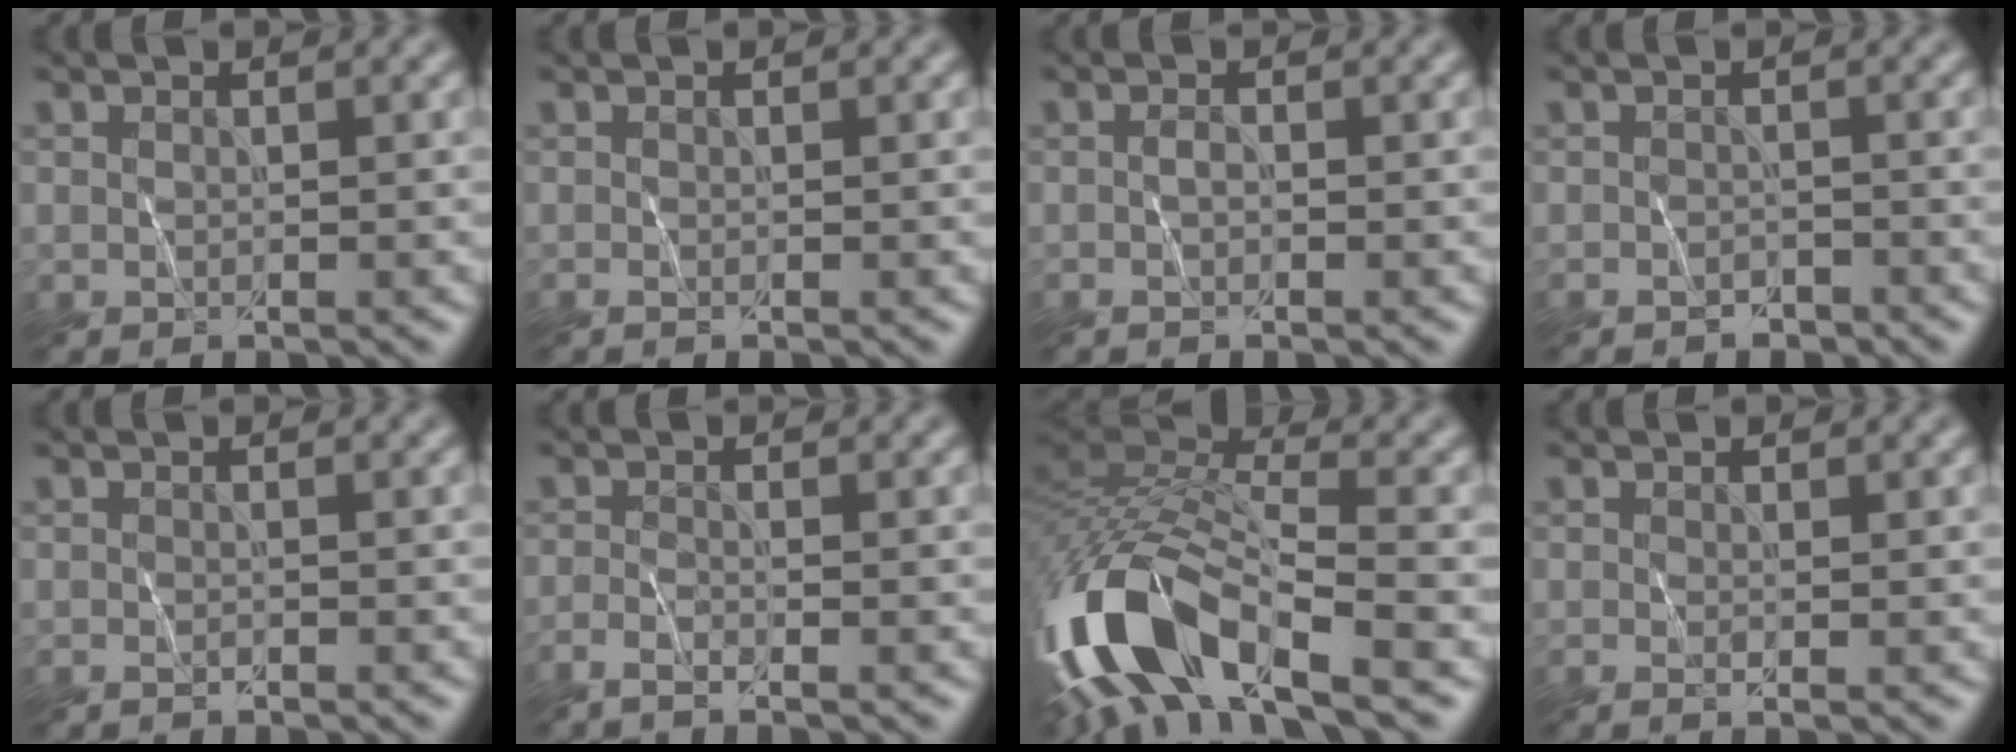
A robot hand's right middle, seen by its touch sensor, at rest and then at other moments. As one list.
[{"total": 0.0}, {"total": 0.7, "force": [-0.3, 0.1, 0.6], "torque": [-0.014, 0.002, -0.008]}, {"total": 1.2, "force": [-1.1, 0.4, 0.2], "torque": [-0.005, 0.002, -0.020]}, {"total": 0.6, "force": [-0.6, 0.0, 0.2], "torque": [-0.003, 0.002, -0.011]}, {"total": 1.8, "force": [-1.3, 0.3, 1.2], "torque": [-0.021, -0.003, -0.034]}, {"total": 13.4, "force": [-6.7, 5.9, 10.0], "torque": [-0.206, 0.001, -0.126]}, {"total": 0.6, "force": [-0.1, 0.0, 0.6], "torque": [-0.011, -0.002, -0.002]}]